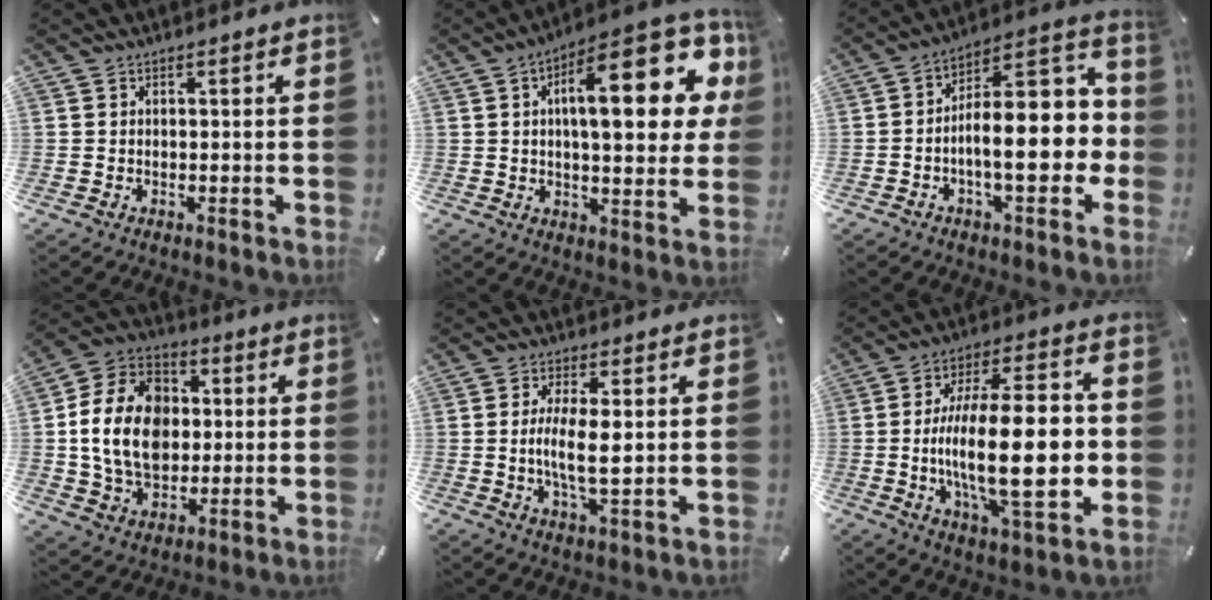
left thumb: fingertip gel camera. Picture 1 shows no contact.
{"total": 21.9, "force": [7.2, 8.3, 19.0], "torque": [-0.281, -0.022, 0.106]}
{"total": 16.2, "force": [-2.5, 7.6, 14.1], "torque": [-0.205, -0.009, -0.038]}
{"total": 17.2, "force": [0.2, 13.5, 10.7], "torque": [-0.236, 0.017, 0.004]}
{"total": 8.1, "force": [0.3, 2.1, 7.8], "torque": [-0.147, -0.011, 0.002]}
{"total": 24.5, "force": [-2.3, 8.6, 22.8], "torque": [-0.406, -0.007, -0.036]}